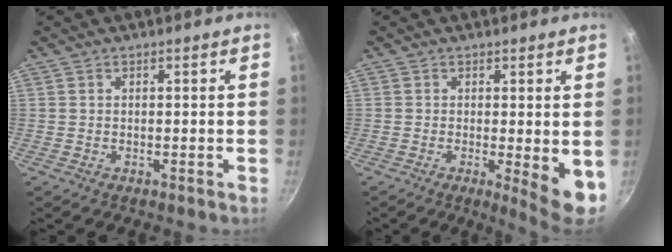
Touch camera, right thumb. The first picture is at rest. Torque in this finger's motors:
{"motor_torque": [-0.14, 0.75, 0.83, -0.02, 0.16]}